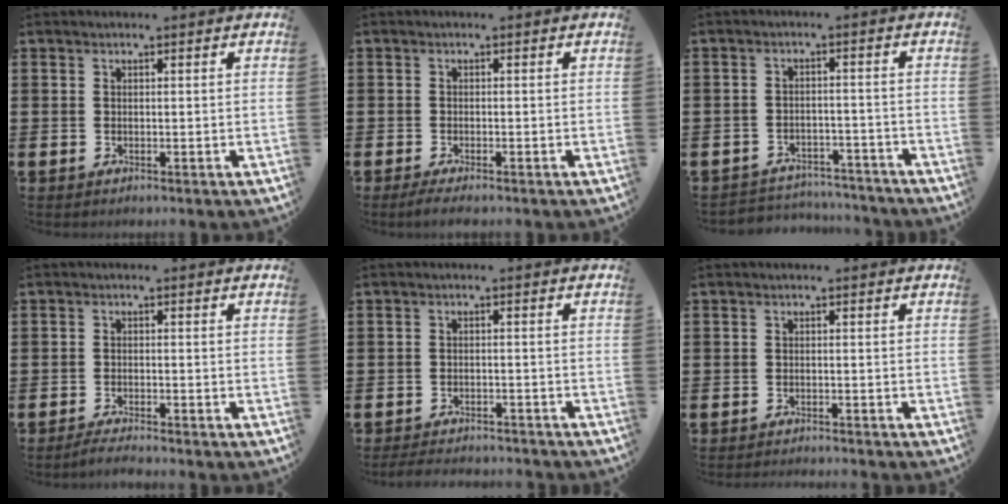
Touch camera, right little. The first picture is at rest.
{"total": 1.1, "force": [-0.7, 0.1, 0.8], "torque": [-0.013, -0.002, -0.014]}
{"total": 3.0, "force": [-2.9, 0.4, -0.3], "torque": [-0.003, 0.003, -0.064]}
{"total": 1.6, "force": [-1.5, -0.1, 0.5], "torque": [-0.009, 0.002, -0.029]}
{"total": 2.1, "force": [-2.1, 0.0, 0.0], "torque": [-0.005, 0.002, -0.044]}
{"total": 0.9, "force": [-0.9, -0.2, -0.1], "torque": [0.001, 0.000, -0.018]}